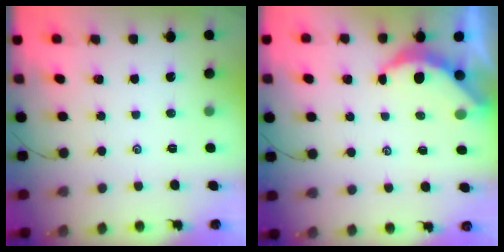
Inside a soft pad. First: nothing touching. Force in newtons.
{"total": 5.4, "press": 5.4, "slide": 0.4}